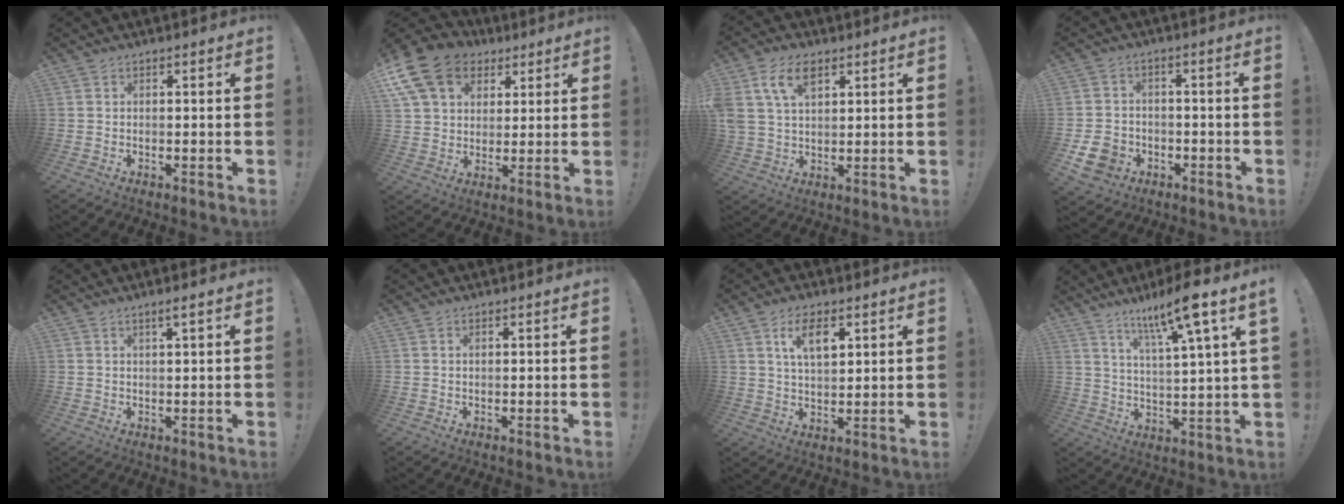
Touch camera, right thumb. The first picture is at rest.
{"total": 17.0, "force": [7.8, 12.3, 8.7], "torque": [-0.145, -0.032, 0.150]}
{"total": 10.2, "force": [5.1, 6.1, 6.4], "torque": [-0.124, -0.005, 0.098]}
{"total": 9.2, "force": [-4.3, 7.1, 3.8], "torque": [-0.073, 0.026, -0.078]}
{"total": 2.2, "force": [1.2, -0.2, 1.8], "torque": [-0.034, -0.002, 0.018]}
{"total": 0.6, "force": [0.3, 0.1, 0.5], "torque": [-0.011, 0.002, 0.006]}
{"total": 8.0, "force": [3.7, 3.8, 5.9], "torque": [-0.091, -0.011, 0.062]}
{"total": 12.8, "force": [7.6, 0.5, 10.3], "torque": [-0.167, -0.042, 0.110]}